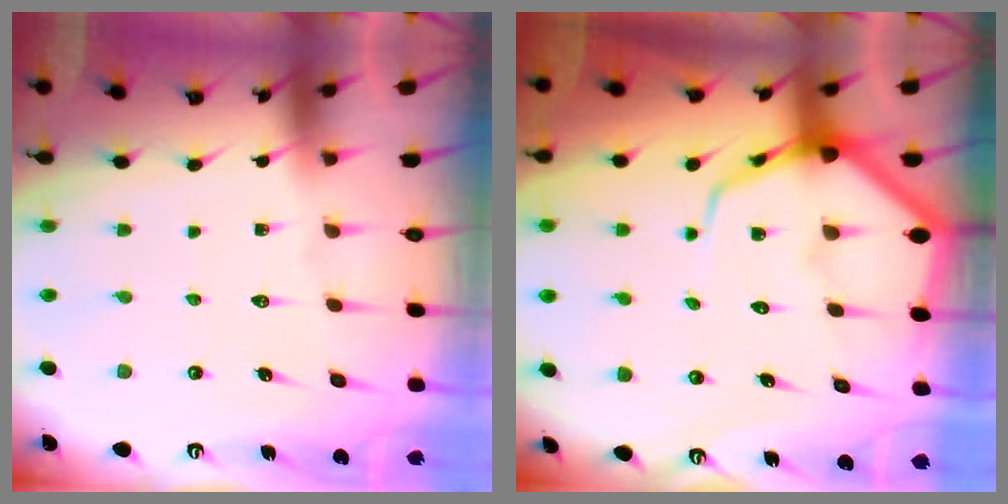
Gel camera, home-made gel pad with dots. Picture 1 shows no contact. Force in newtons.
{"total": 9.5, "press": 9.4, "slide": 1.0}